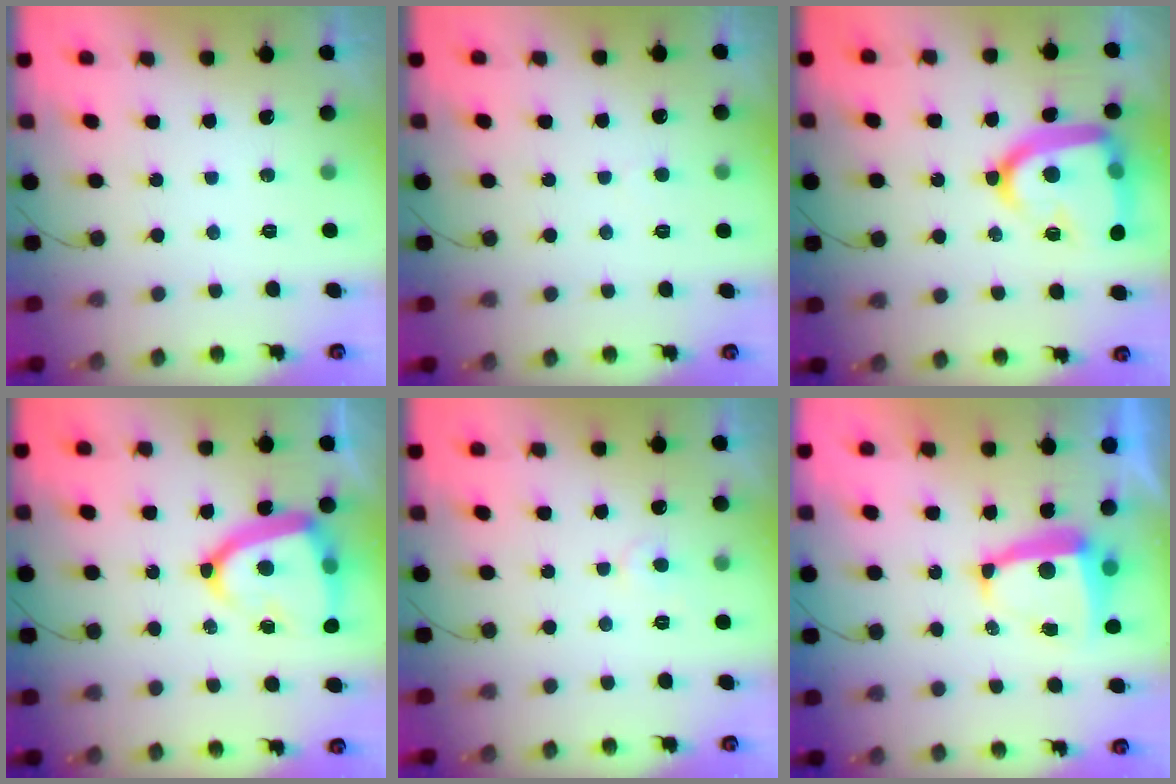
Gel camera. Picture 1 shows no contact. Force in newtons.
{"total": 2.5, "press": 2.5, "slide": 0.2}
{"total": 19.8, "press": 19.7, "slide": 1.4}
{"total": 17.6, "press": 17.5, "slide": 1.6}
{"total": 4.2, "press": 4.2, "slide": 0.4}
{"total": 7.5, "press": 7.5, "slide": 0.8}